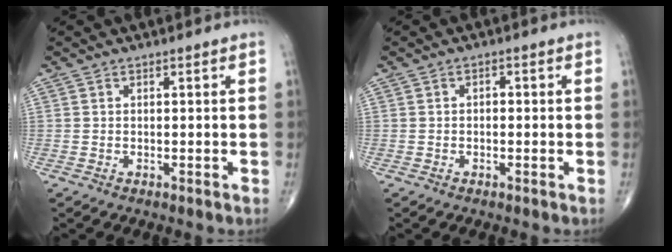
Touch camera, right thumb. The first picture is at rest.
{"total": 1.0, "force": [0.0, 0.7, 0.7], "torque": [-0.004, 0.004, -0.003]}